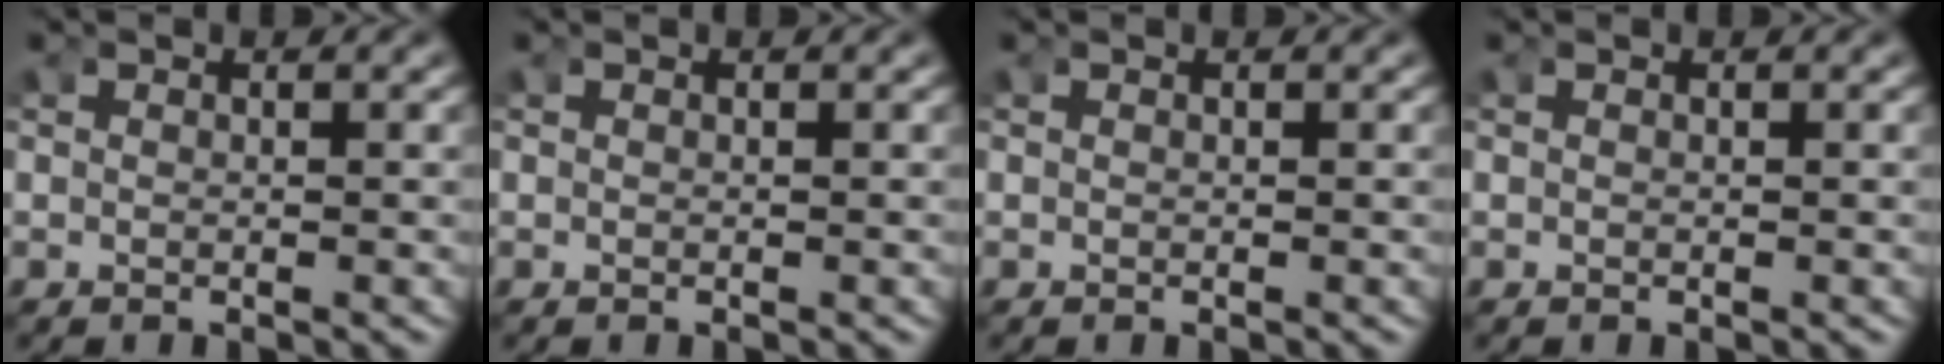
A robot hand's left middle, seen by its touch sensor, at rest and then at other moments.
{"total": 0.0}
{"total": 0.0}
{"total": 0.0}